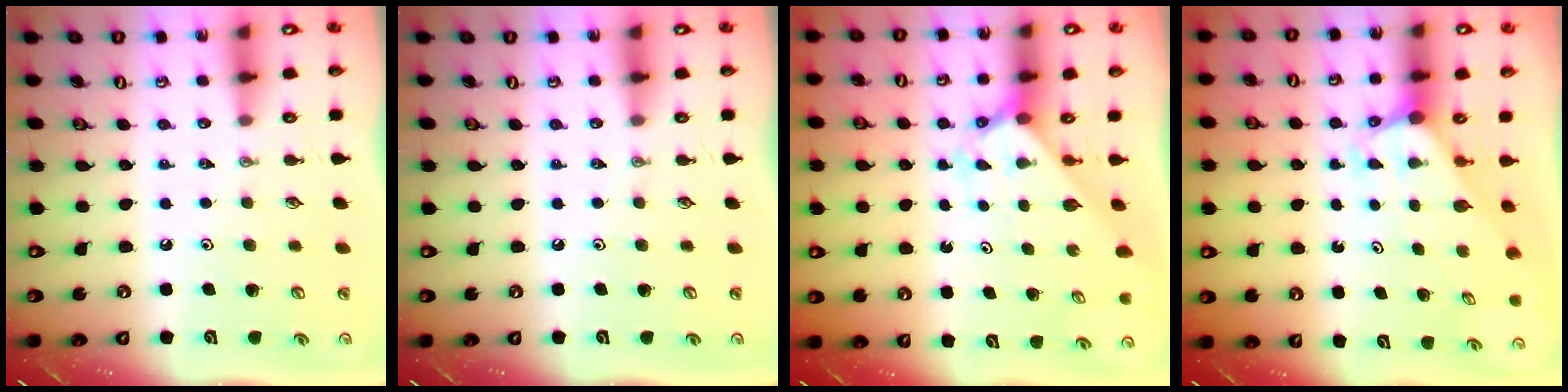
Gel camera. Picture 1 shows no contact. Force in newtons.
{"total": 0.0}
{"total": 2.1, "press": 2.1, "slide": 0.2}
{"total": 3.0, "press": 3.0, "slide": 0.2}